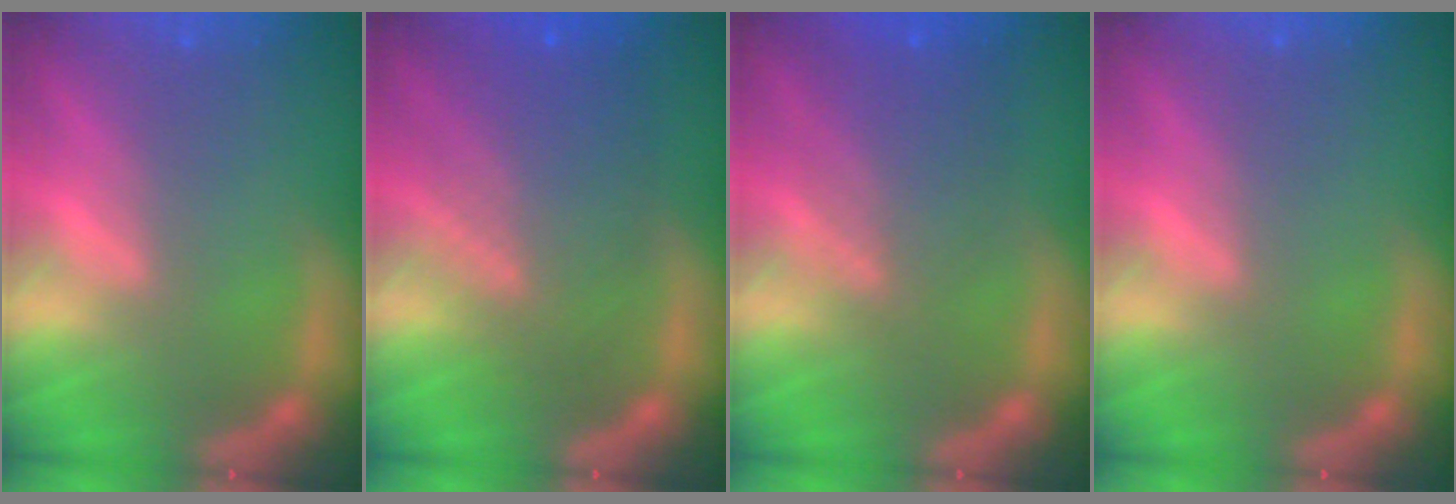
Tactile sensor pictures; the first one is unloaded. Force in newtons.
{"total": 7.6}
{"total": 5.1}
{"total": 0.0}